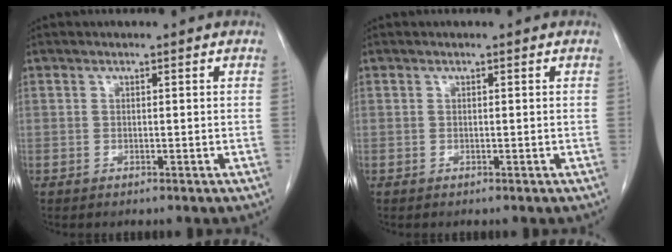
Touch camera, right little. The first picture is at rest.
{"total": 0.0}